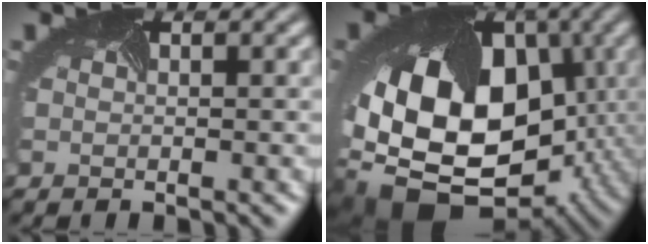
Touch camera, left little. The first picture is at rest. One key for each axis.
{"total": 17.4, "fx": -2.8, "fy": 12.5, "fz": 11.9, "tx": -0.221, "ty": -0.035, "tz": -0.020}